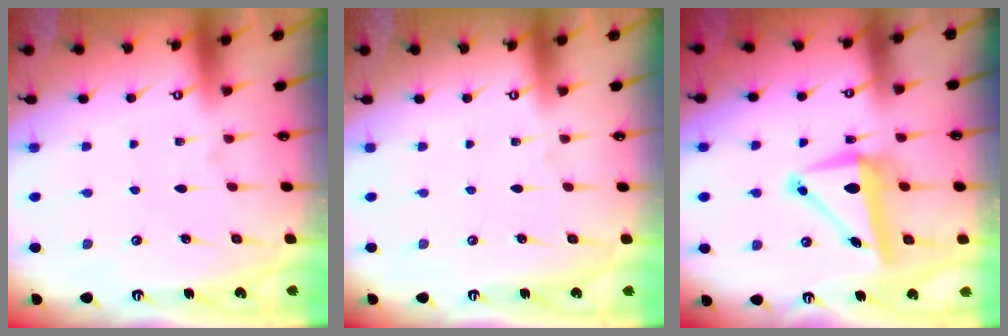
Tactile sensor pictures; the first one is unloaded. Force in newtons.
{"total": 0.0}
{"total": 8.8, "press": 8.5, "slide": 1.9}